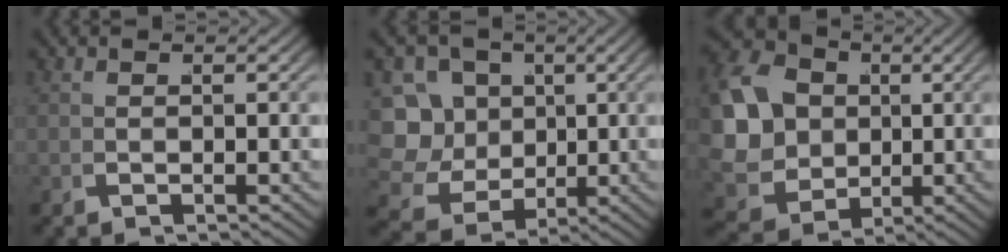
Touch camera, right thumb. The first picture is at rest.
{"total": 14.3, "force": [-1.2, 12.6, 6.5], "torque": [-0.148, -0.046, -0.021]}
{"total": 17.2, "force": [-0.5, 14.9, 8.6], "torque": [-0.215, -0.051, -0.009]}